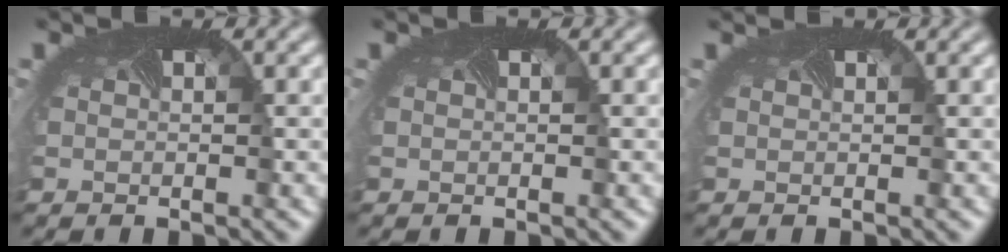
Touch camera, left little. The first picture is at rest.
{"total": 0.0}
{"total": 0.6, "force": [0.5, -0.2, -0.3], "torque": [0.002, -0.002, 0.004]}